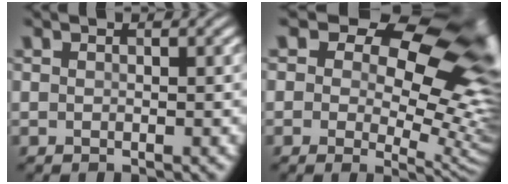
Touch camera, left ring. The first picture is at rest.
{"total": 16.5, "force": [6.0, 10.0, 11.6], "torque": [-0.122, 0.018, 0.095]}